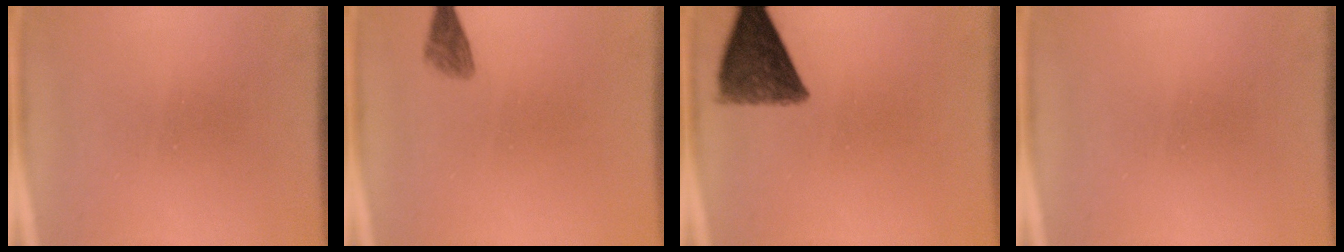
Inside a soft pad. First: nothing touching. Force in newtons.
{"total": 1.9}
{"total": 9.2}
{"total": 0.0}